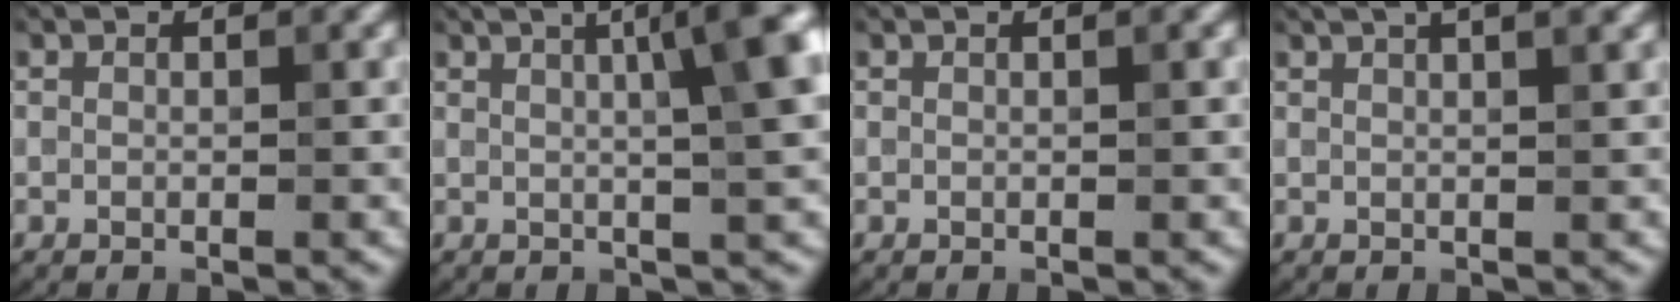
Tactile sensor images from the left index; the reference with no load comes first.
{"total": 9.1, "force": [2.7, 2.4, 8.4], "torque": [-0.062, 0.034, 0.020]}
{"total": 0.6, "force": [0.2, 0.1, 0.6], "torque": [-0.004, 0.005, 0.001]}
{"total": 6.1, "force": [3.7, 2.4, 4.2], "torque": [-0.031, 0.035, 0.023]}